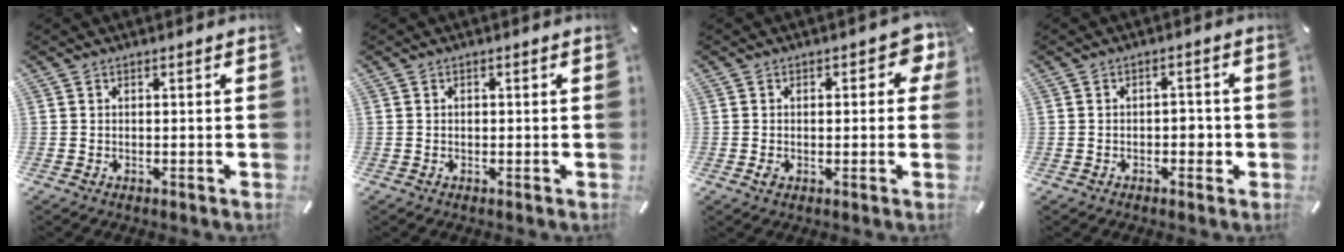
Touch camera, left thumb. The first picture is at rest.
{"total": 0.5, "force": [0.0, 0.5, 0.2], "torque": [-0.008, 0.001, -0.001]}
{"total": 5.3, "force": [1.1, 3.3, 4.1], "torque": [-0.039, -0.002, 0.013]}
{"total": 2.9, "force": [-0.8, 1.8, 2.1], "torque": [-0.030, 0.003, -0.018]}